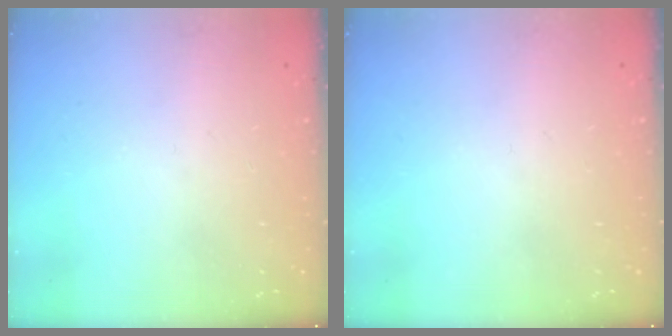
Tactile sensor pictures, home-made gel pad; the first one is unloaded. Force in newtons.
{"total": 0.0}